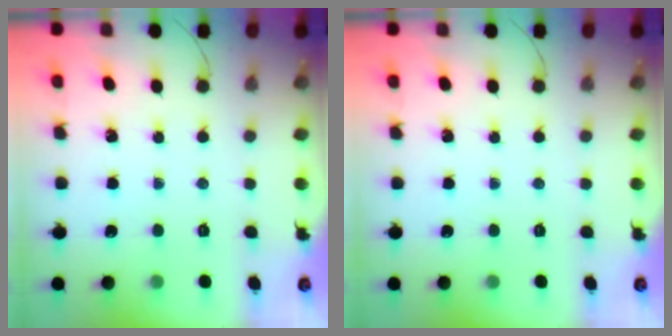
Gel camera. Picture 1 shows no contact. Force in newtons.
{"total": 0.0}